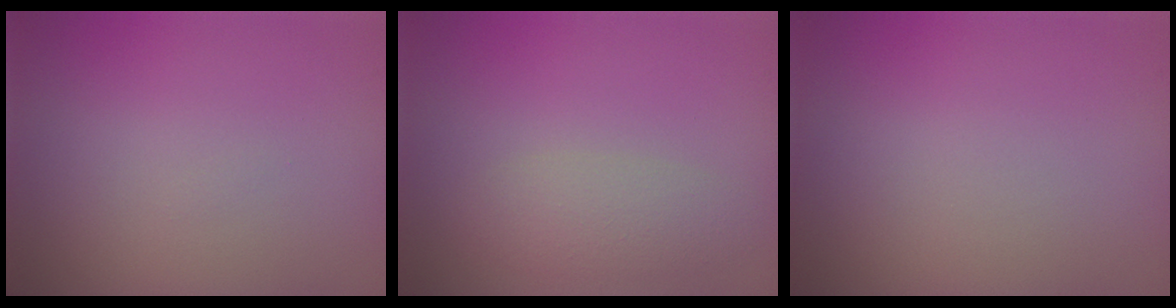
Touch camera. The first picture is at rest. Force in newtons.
{"total": 2.3, "press": 2.3, "slide": 0.2}
{"total": 0.0}